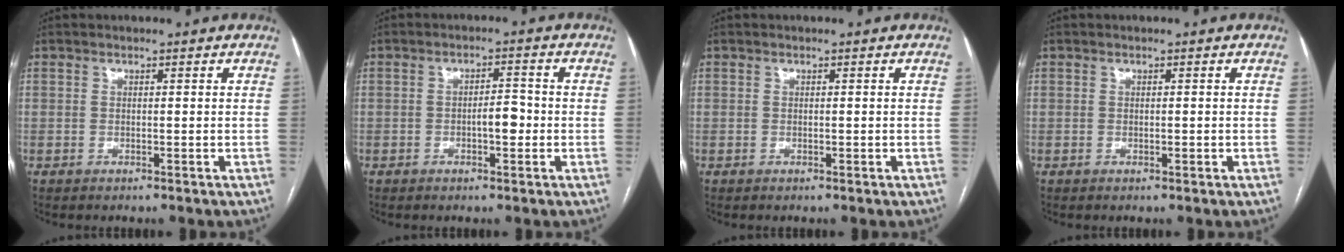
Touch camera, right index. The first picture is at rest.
{"total": 3.5, "force": [-0.9, 1.2, 3.2], "torque": [-0.046, 0.006, -0.012]}
{"total": 0.0}
{"total": 0.6, "force": [-0.1, 0.2, 0.6], "torque": [-0.010, -0.001, 0.001]}